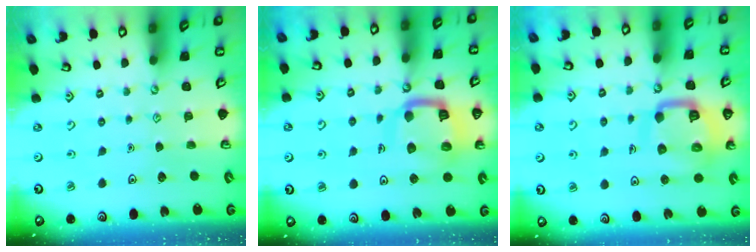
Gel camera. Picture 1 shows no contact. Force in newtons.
{"total": 13.1, "press": 13.0, "slide": 1.7}
{"total": 12.6, "press": 12.5, "slide": 1.4}